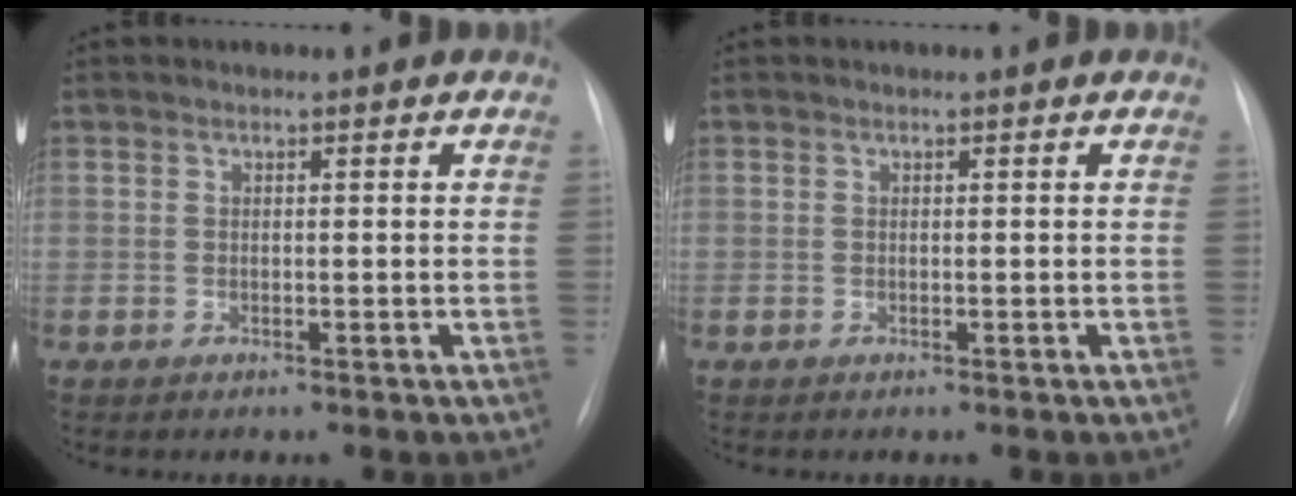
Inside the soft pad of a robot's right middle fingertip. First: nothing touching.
{"total": 0.0}